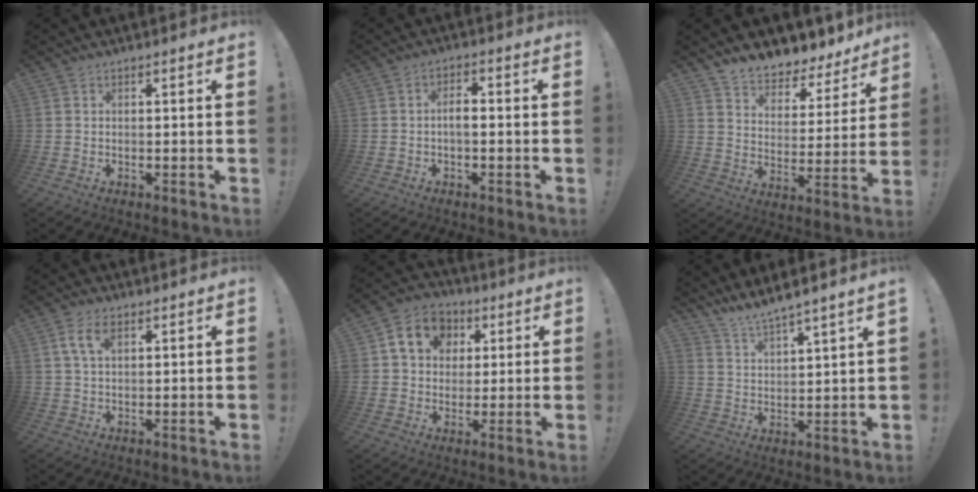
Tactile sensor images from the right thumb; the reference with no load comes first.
{"total": 4.1, "force": [-0.8, 1.6, 3.7], "torque": [-0.071, 0.007, -0.018]}
{"total": 7.9, "force": [7.3, 2.8, 1.3], "torque": [-0.027, -0.072, 0.132]}
{"total": 5.6, "force": [2.3, 2.6, 4.4], "torque": [-0.085, 0.006, 0.043]}
{"total": 12.0, "force": [3.8, 10.2, 5.1], "torque": [-0.076, -0.002, 0.078]}
{"total": 5.8, "force": [5.6, -0.5, 1.6], "torque": [-0.043, -0.041, 0.101]}